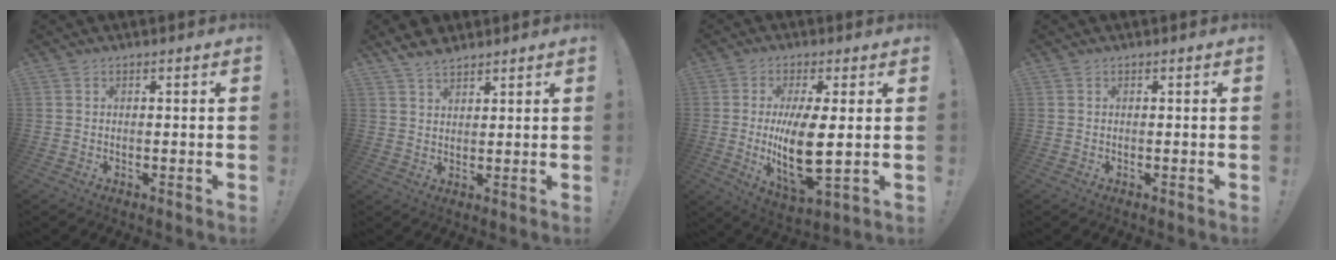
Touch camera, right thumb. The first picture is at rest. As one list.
[{"total": 5.0, "force": [4.2, 1.9, 1.8], "torque": [-0.029, -0.023, 0.079]}, {"total": 14.1, "force": [0.1, 4.1, 13.5], "torque": [-0.253, -0.027, -0.003]}, {"total": 0.0}]